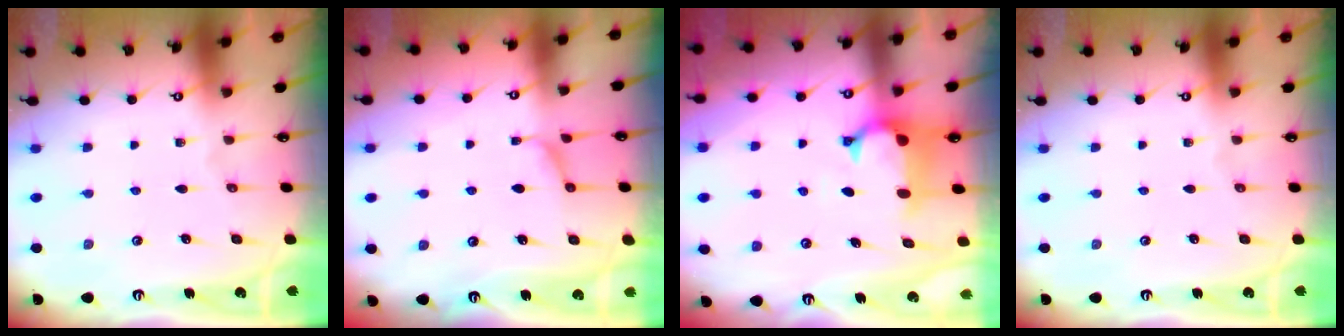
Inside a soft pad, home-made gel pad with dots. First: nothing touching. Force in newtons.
{"total": 1.5, "press": 1.1, "slide": 1.0}
{"total": 1.2, "press": 0.6, "slide": 1.0}
{"total": 0.0}